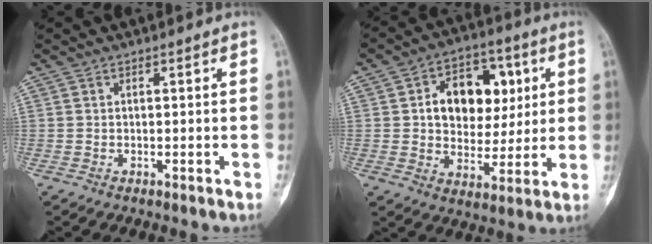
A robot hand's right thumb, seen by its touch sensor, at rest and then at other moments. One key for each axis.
{"total": 15.2, "fx": 3.4, "fy": 10.8, "fz": 10.2, "tx": -0.100, "ty": 0.006, "tz": 0.054}